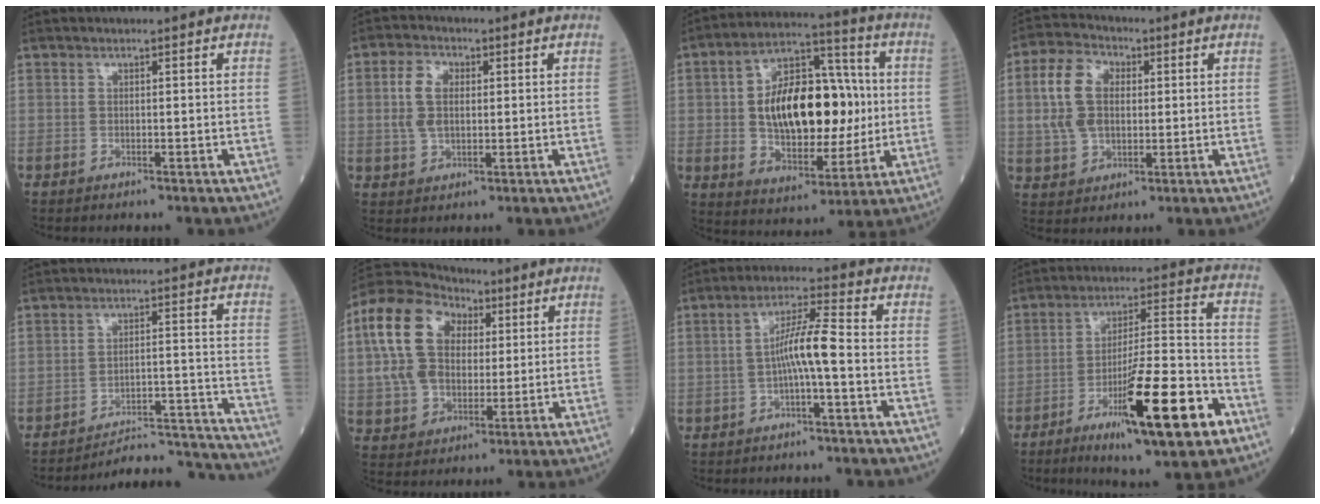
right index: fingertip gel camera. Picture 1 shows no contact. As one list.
[{"total": 5.4, "force": [1.0, 3.4, 4.1], "torque": [-0.097, 0.012, 0.023]}, {"total": 18.3, "force": [1.2, 9.3, 15.7], "torque": [-0.274, 0.028, 0.025]}, {"total": 9.2, "force": [1.8, 6.1, 6.6], "torque": [-0.154, 0.024, 0.039]}, {"total": 14.2, "force": [-14.2, -0.3, 0.1], "torque": [0.017, 0.039, -0.190]}, {"total": 14.4, "force": [4.2, 9.9, 9.6], "torque": [-0.226, 0.044, 0.078]}, {"total": 6.3, "force": [-1.0, 0.2, 6.2], "torque": [-0.113, 0.016, -0.018]}, {"total": 17.7, "force": [-8.5, 1.7, 15.4], "torque": [-0.250, -0.014, -0.131]}]